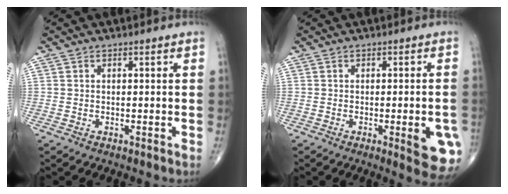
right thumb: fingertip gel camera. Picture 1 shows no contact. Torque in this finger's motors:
{"motor_torque": [1.21, 1.15, 0.80, -0.46, 0.22]}